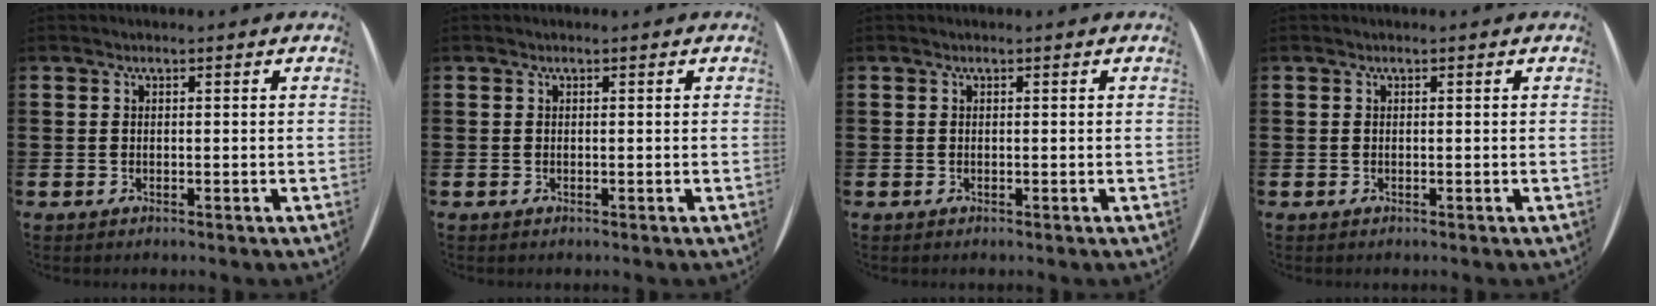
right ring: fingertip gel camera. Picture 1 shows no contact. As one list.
[{"total": 0.0}, {"total": 0.0}, {"total": 0.0}]